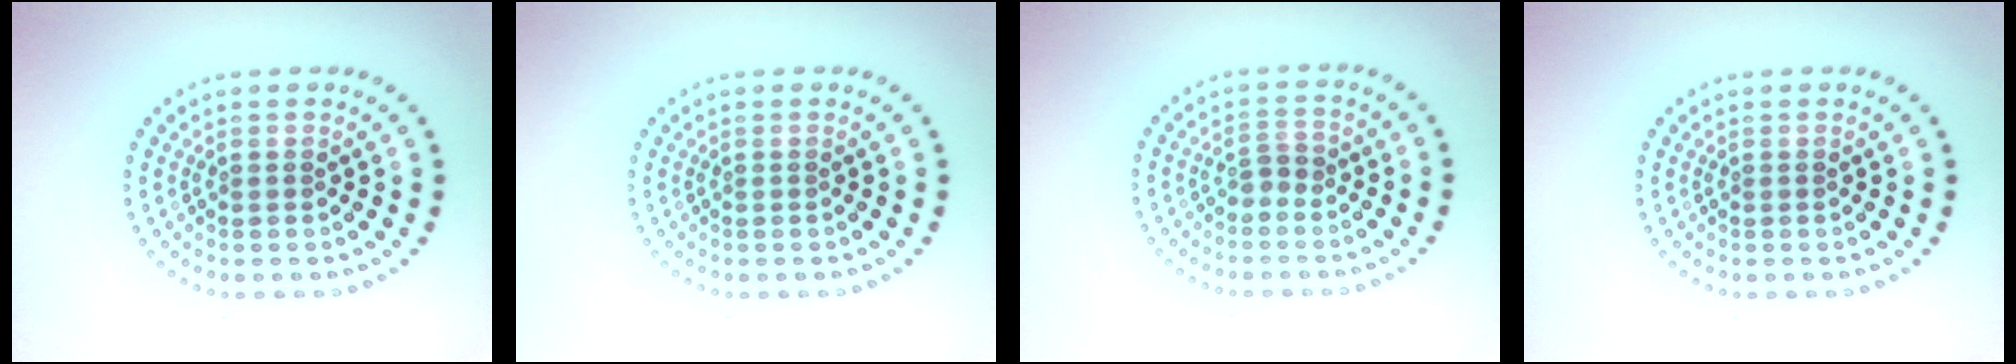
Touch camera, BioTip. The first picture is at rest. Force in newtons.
{"total": 0.0}
{"total": 1.1, "press": 0.9, "slide": 0.6}
{"total": 0.0}